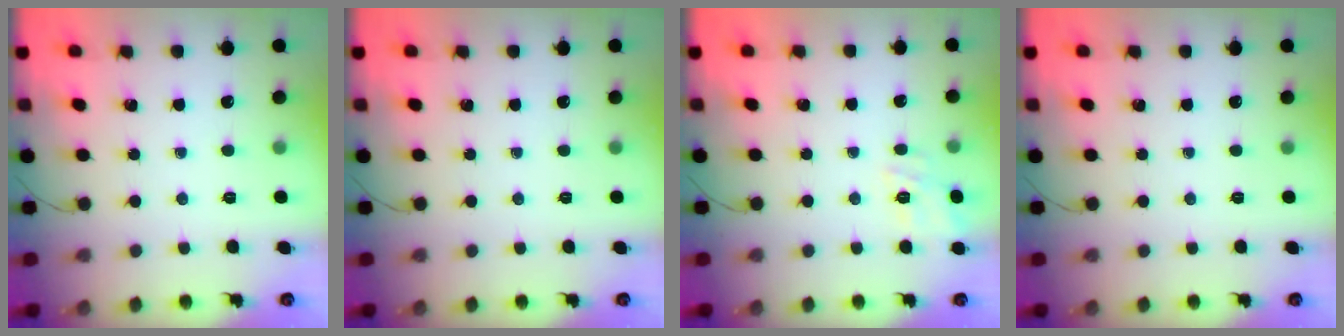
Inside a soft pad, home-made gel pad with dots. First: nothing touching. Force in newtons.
{"total": 0.0}
{"total": 11.8, "press": 11.7, "slide": 1.1}
{"total": 0.0}